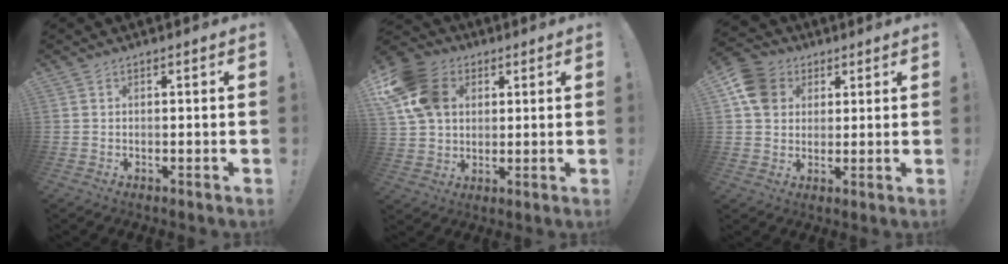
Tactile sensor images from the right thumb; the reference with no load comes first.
{"total": 16.3, "force": [5.2, 12.8, 8.6], "torque": [-0.153, -0.010, 0.104]}
{"total": 10.5, "force": [3.6, 8.9, 4.1], "torque": [-0.050, -0.013, 0.073]}